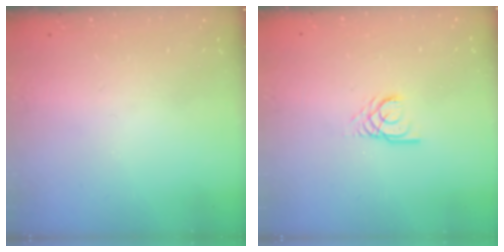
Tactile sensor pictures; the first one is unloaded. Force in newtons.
{"total": 2.7, "press": 2.7, "slide": 0.2}